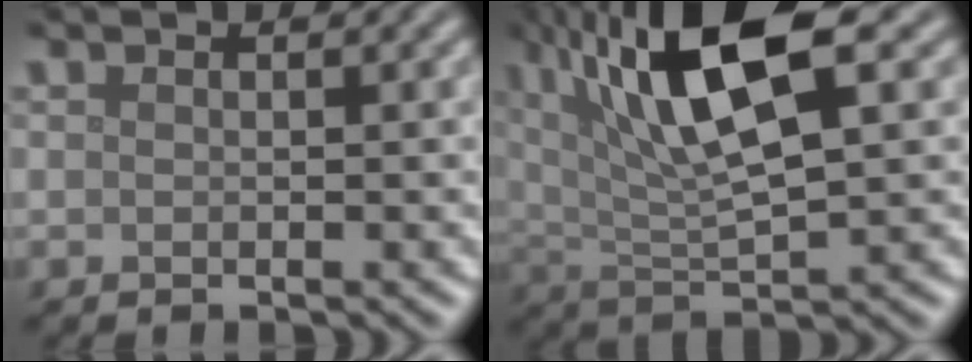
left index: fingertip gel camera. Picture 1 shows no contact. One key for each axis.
{"total": 11.0, "fx": 4.4, "fy": 3.3, "fz": 9.5, "tx": -0.181, "ty": 0.009, "tz": 0.081}